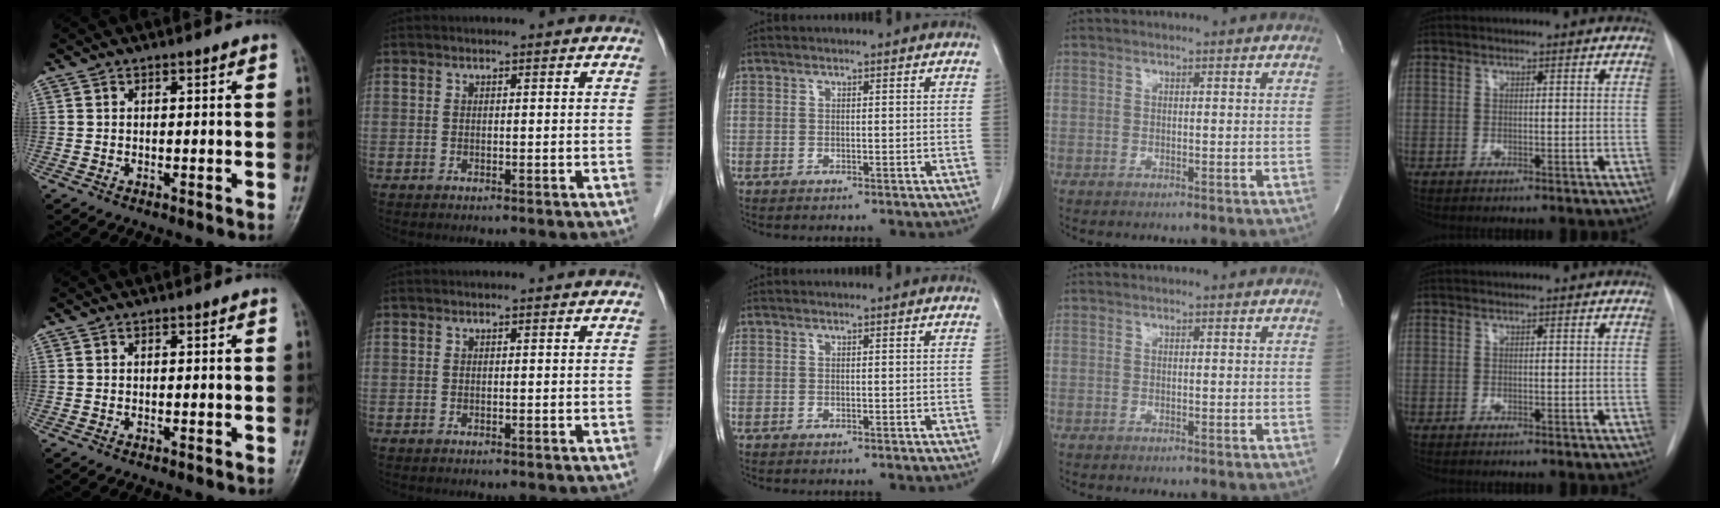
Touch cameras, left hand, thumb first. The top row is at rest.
{}